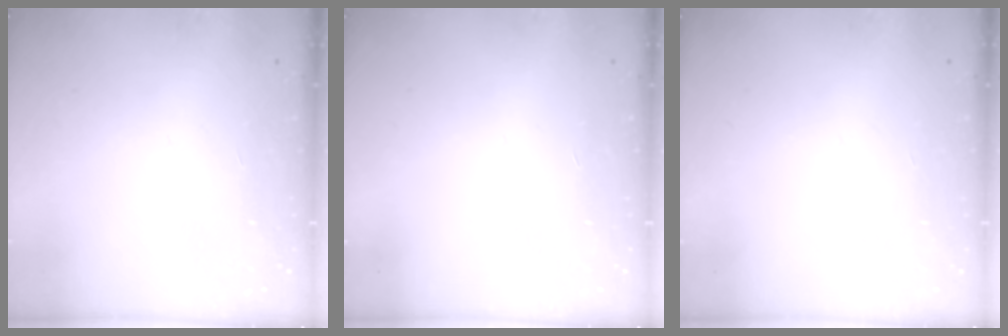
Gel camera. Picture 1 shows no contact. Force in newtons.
{"total": 0.0}
{"total": 0.0}